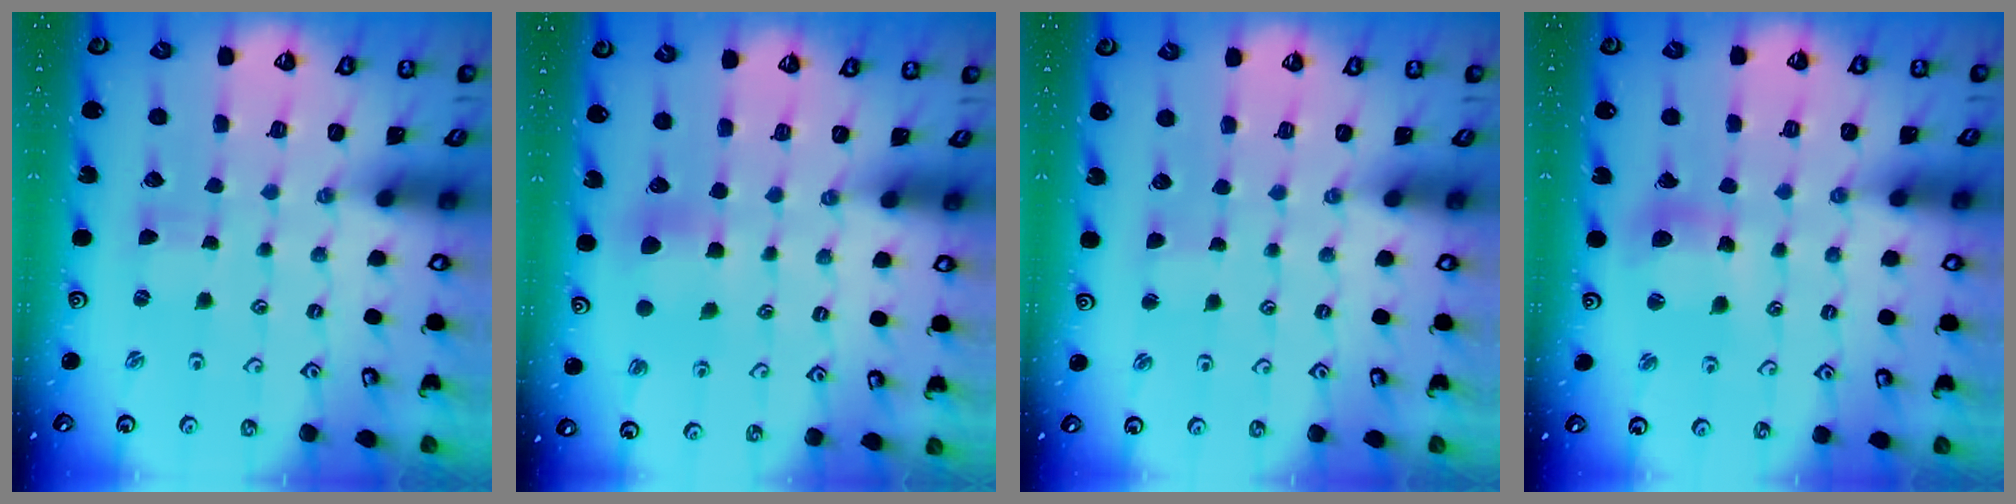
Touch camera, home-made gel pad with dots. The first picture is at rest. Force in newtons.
{"total": 8.2, "press": 8.2, "slide": 0.5}
{"total": 1.2, "press": 1.2, "slide": 0.2}
{"total": 10.0, "press": 9.9, "slide": 1.3}